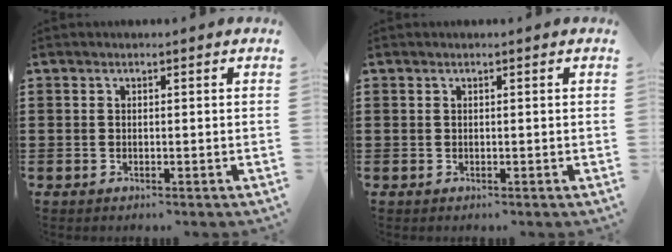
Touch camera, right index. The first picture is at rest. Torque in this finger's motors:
{"motor_torque": [0.01, 0.10, 0.00, 0.00]}